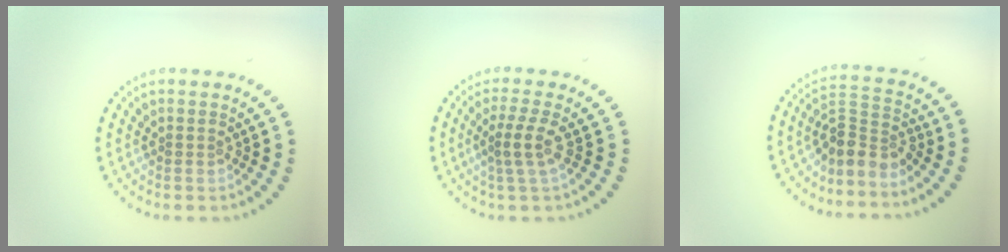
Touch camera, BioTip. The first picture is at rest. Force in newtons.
{"total": 2.4, "press": 1.7, "slide": 1.7}
{"total": 3.2, "press": 2.4, "slide": 2.0}